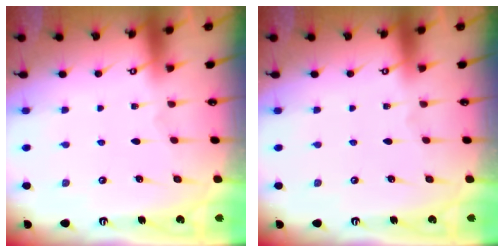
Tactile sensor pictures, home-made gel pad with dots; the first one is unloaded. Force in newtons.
{"total": 0.0}